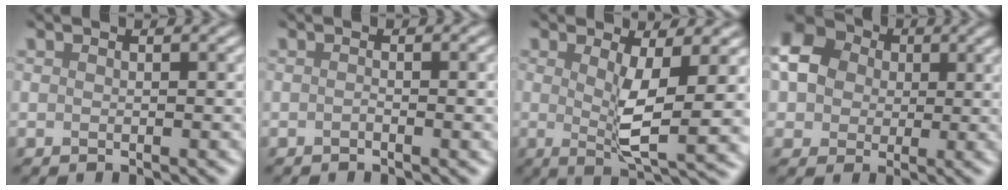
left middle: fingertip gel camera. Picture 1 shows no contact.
{"total": 1.2, "force": [-0.9, -0.2, 0.7], "torque": [-0.009, 0.000, -0.002]}
{"total": 4.1, "force": [-0.2, -0.2, 4.1], "torque": [-0.098, -0.008, 0.025]}
{"total": 4.3, "force": [0.6, 4.2, 0.9], "torque": [-0.049, 0.027, 0.015]}